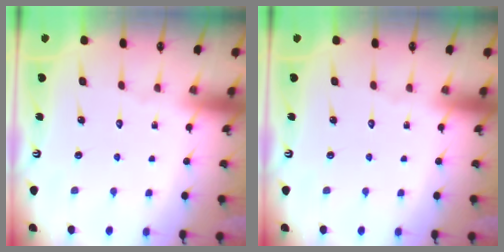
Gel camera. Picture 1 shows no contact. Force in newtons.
{"total": 0.0}